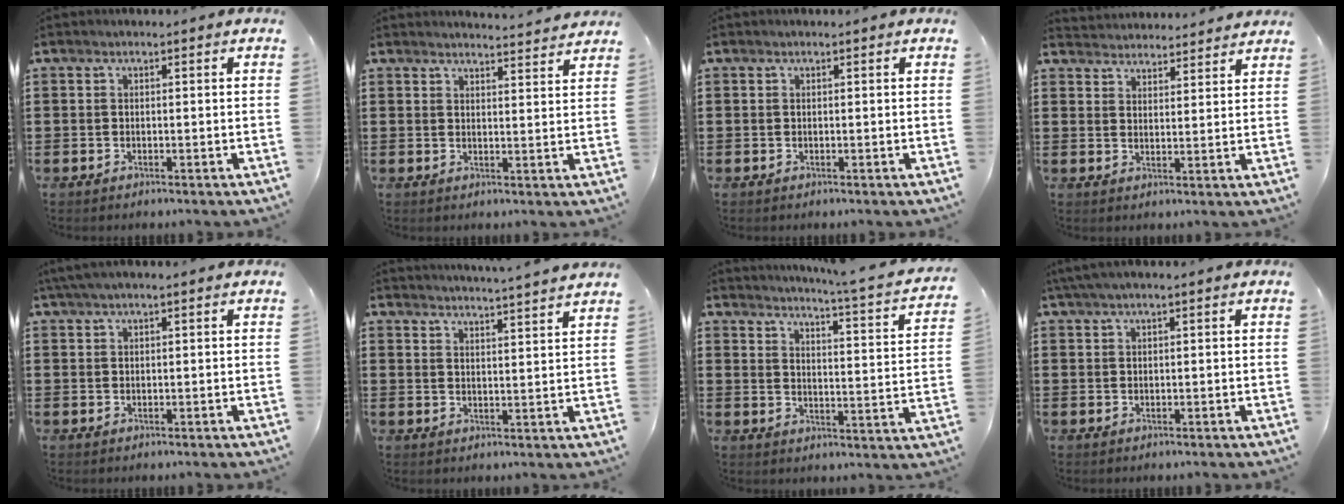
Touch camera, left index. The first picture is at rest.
{"total": 2.9, "force": [2.8, -0.3, 0.0], "torque": [-0.010, -0.016, 0.051]}
{"total": 0.0}
{"total": 3.3, "force": [3.2, 0.0, -0.6], "torque": [0.000, -0.017, 0.058]}
{"total": 1.7, "force": [1.2, 0.1, 1.2], "torque": [-0.024, 0.001, 0.022]}
{"total": 3.6, "force": [3.4, -1.0, 0.2], "torque": [-0.017, -0.023, 0.058]}
{"total": 3.8, "force": [3.3, -1.0, 1.7], "torque": [-0.045, -0.042, 0.043]}
{"total": 1.8, "force": [1.2, 0.1, 1.3], "torque": [-0.026, 0.001, 0.022]}